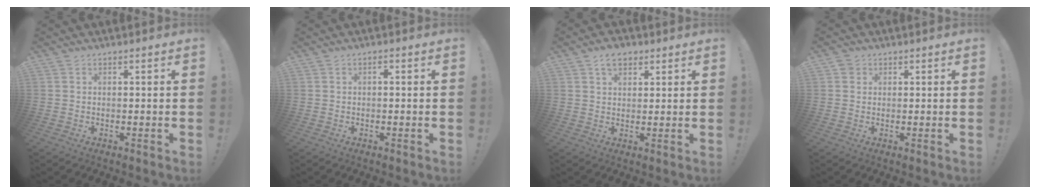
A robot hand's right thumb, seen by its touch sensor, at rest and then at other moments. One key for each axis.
{"total": 0.7, "fx": -0.5, "fy": 0.2, "fz": 0.4, "tx": -0.015, "ty": 0.007, "tz": -0.010}
{"total": 5.2, "fx": 3.1, "fy": 3.3, "fz": 2.7, "tx": -0.042, "ty": -0.005, "tz": 0.055}
{"total": 1.8, "fx": 1.0, "fy": 1.5, "fz": 0.4, "tx": -0.005, "ty": -0.002, "tz": 0.018}